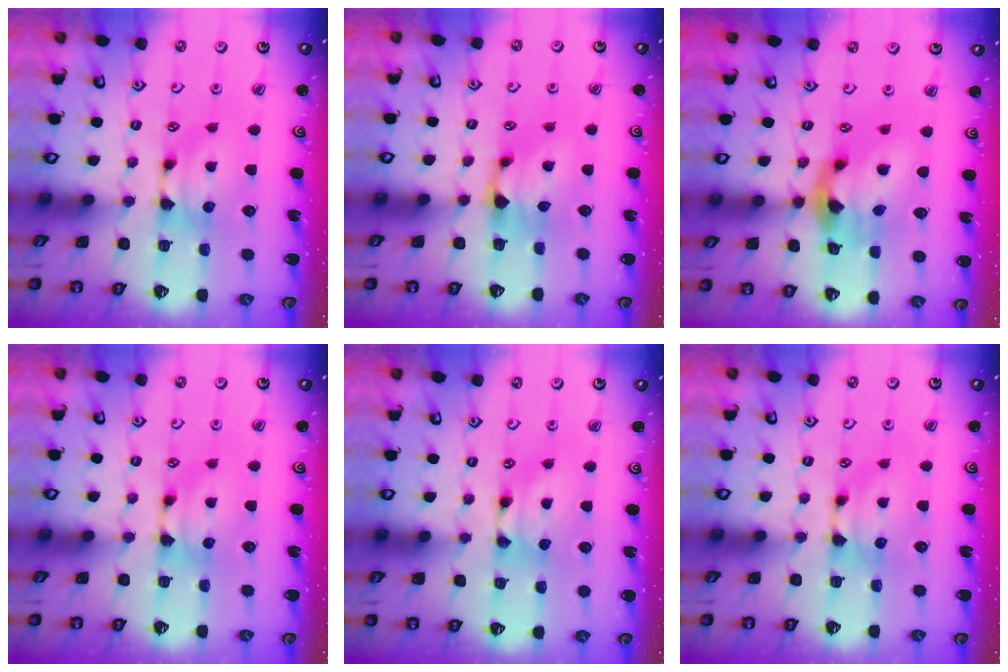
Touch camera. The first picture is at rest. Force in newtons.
{"total": 1.0, "press": 0.2, "slide": 0.9}
{"total": 6.4, "press": 6.0, "slide": 2.2}
{"total": 0.0}
{"total": 1.6, "press": 1.6, "slide": 0.1}
{"total": 0.0}